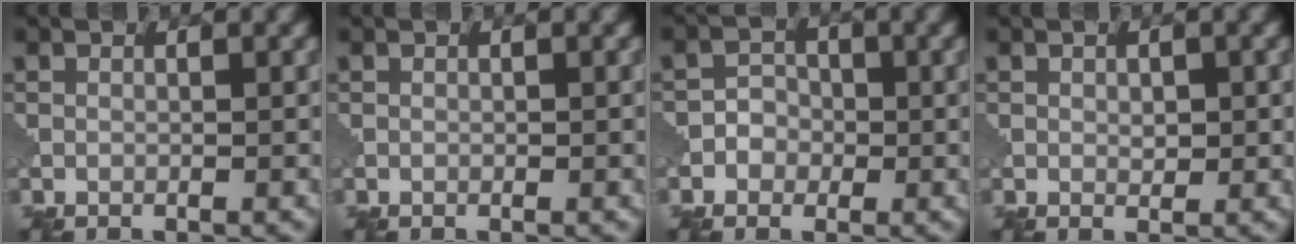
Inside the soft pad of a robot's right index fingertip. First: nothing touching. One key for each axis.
{"total": 0.0}
{"total": 1.9, "fx": -0.6, "fy": 1.8, "fz": 0.5, "tx": 0.009, "ty": 0.003, "tz": -0.018}
{"total": 1.2, "fx": 0.1, "fy": 0.7, "fz": 1.0, "tx": -0.014, "ty": -0.001, "tz": 0.003}